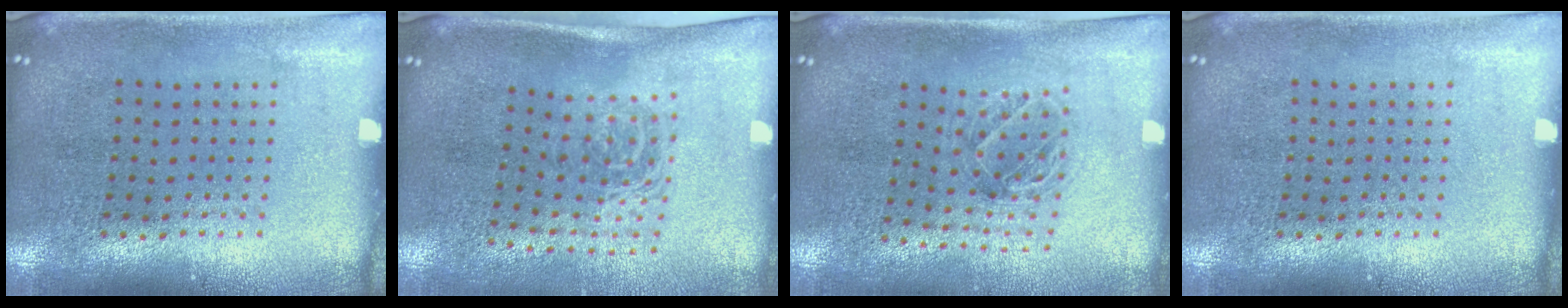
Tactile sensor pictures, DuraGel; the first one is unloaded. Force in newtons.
{"total": 1.6, "press": 1.1, "slide": 1.1}
{"total": 1.1, "press": 1.1, "slide": 0.2}
{"total": 0.0}